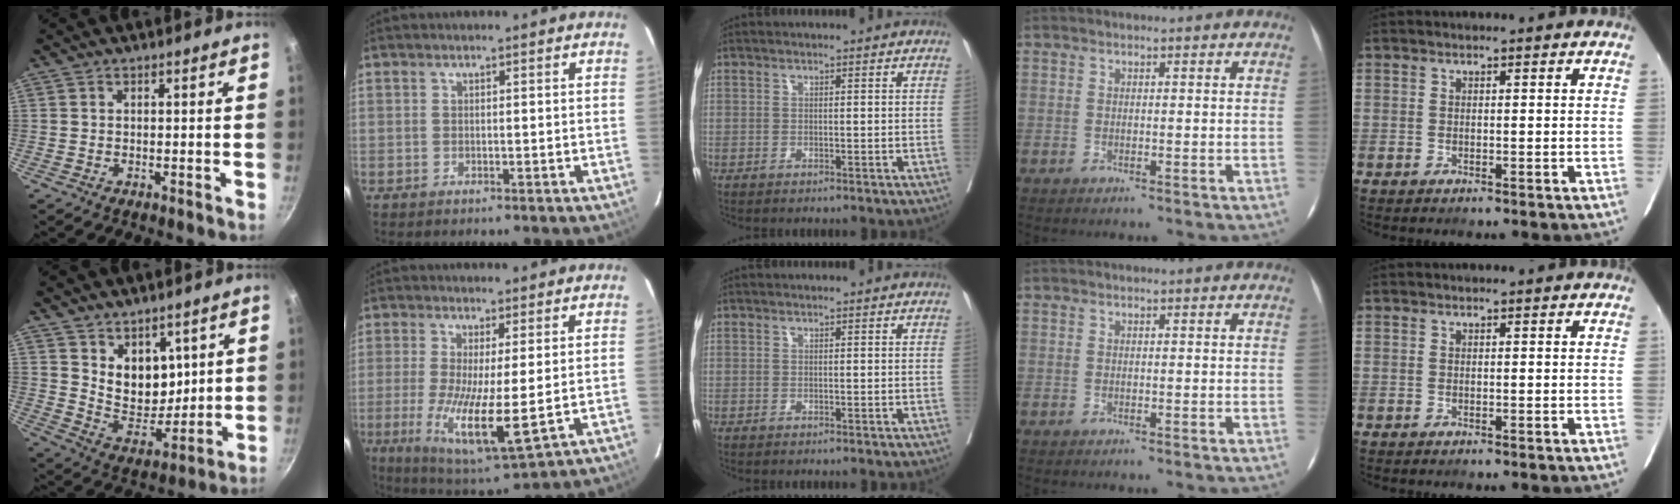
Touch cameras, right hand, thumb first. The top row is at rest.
{"thumb": {"total": 10.4, "force": [4.2, 7.2, 6.2], "torque": [-0.056, -0.041, 0.092]}, "index": {"total": 12.3, "force": [-2.0, 1.9, 12.0], "torque": [-0.221, -0.041, -0.028]}}